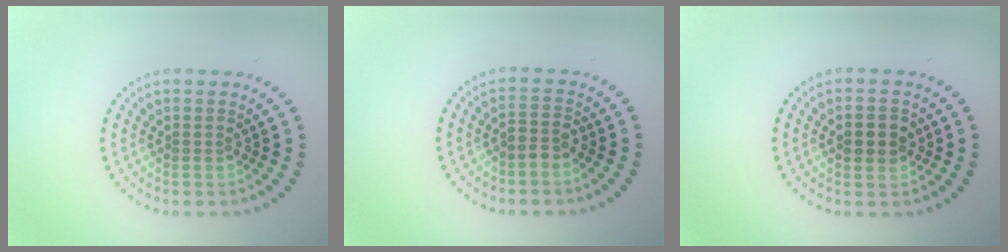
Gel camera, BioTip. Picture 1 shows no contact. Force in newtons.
{"total": 1.5, "press": 1.2, "slide": 0.9}
{"total": 2.2, "press": 2.2, "slide": 0.1}